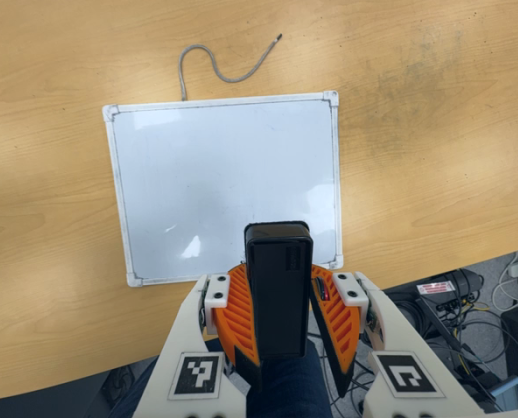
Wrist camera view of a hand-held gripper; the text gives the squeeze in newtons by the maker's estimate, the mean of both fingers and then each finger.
{"total": 8.7, "left": 9.3, "right": 8.1}